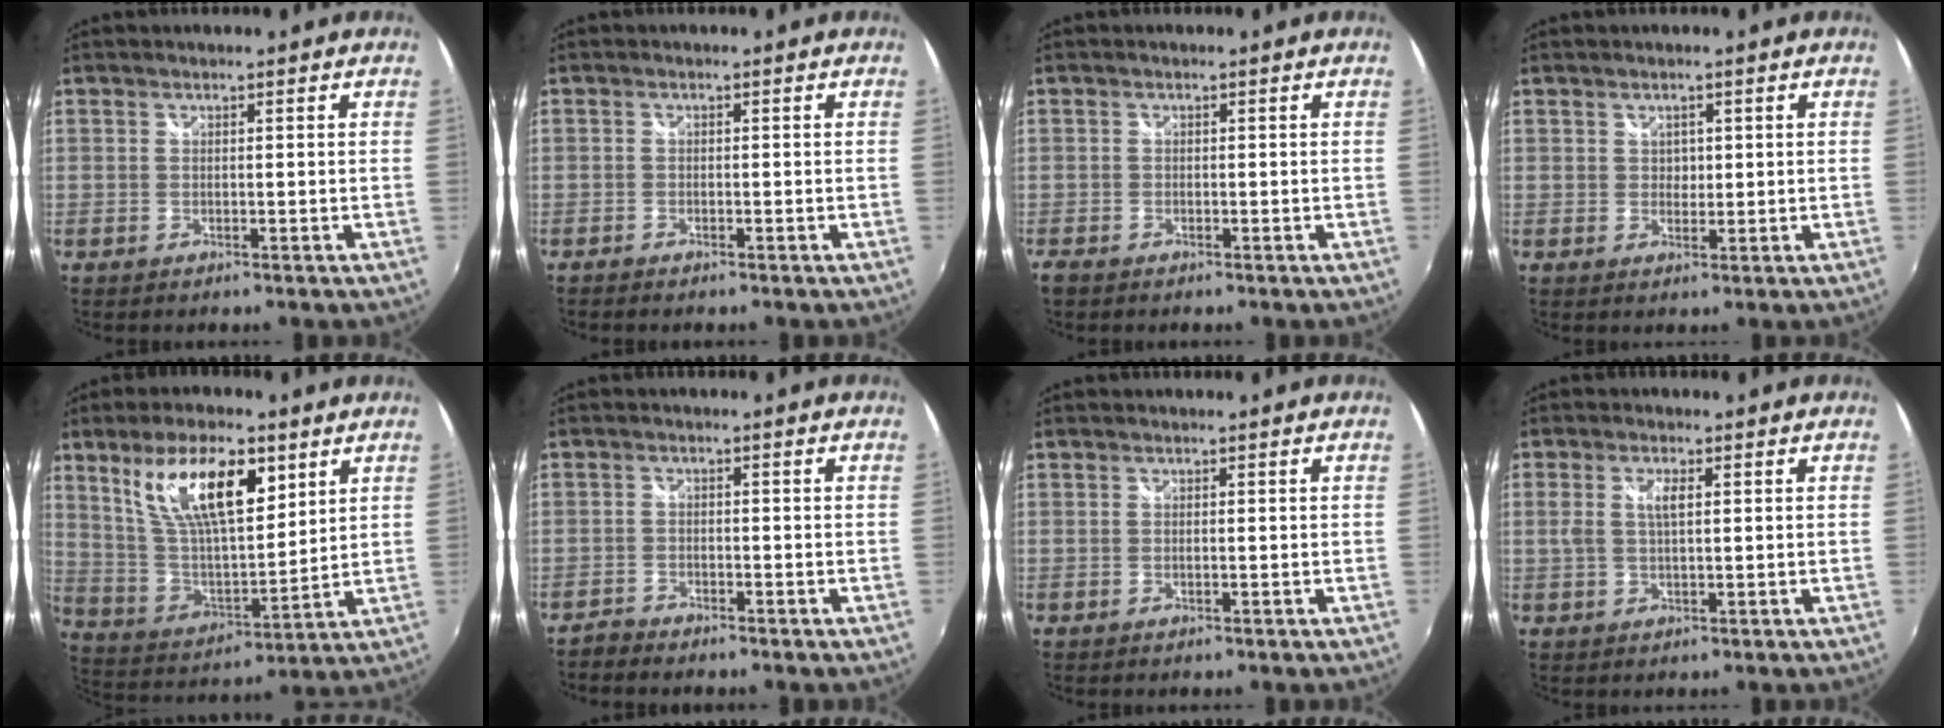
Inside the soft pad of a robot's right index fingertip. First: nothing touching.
{"total": 1.4, "force": [-1.3, 0.4, 0.3], "torque": [-0.013, -0.007, -0.025]}
{"total": 1.8, "force": [-1.3, 1.2, 0.3], "torque": [-0.011, -0.003, -0.028]}
{"total": 1.5, "force": [0.5, 1.4, 0.4], "torque": [-0.001, 0.003, 0.009]}
{"total": 17.0, "force": [8.6, 6.5, 13.1], "torque": [-0.236, 0.008, 0.168]}
{"total": 2.6, "force": [-2.5, 0.7, 0.1], "torque": [-0.013, -0.004, -0.053]}
{"total": 0.0}
{"total": 3.3, "force": [0.7, 1.2, 3.0], "torque": [-0.058, 0.001, 0.012]}